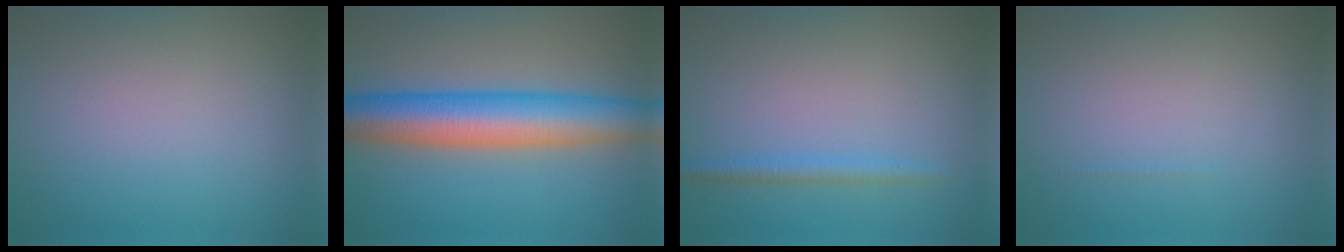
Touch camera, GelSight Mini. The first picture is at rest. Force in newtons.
{"total": 8.9, "press": 8.9, "slide": 0.3}
{"total": 1.6, "press": 1.6, "slide": 0.1}
{"total": 0.0}